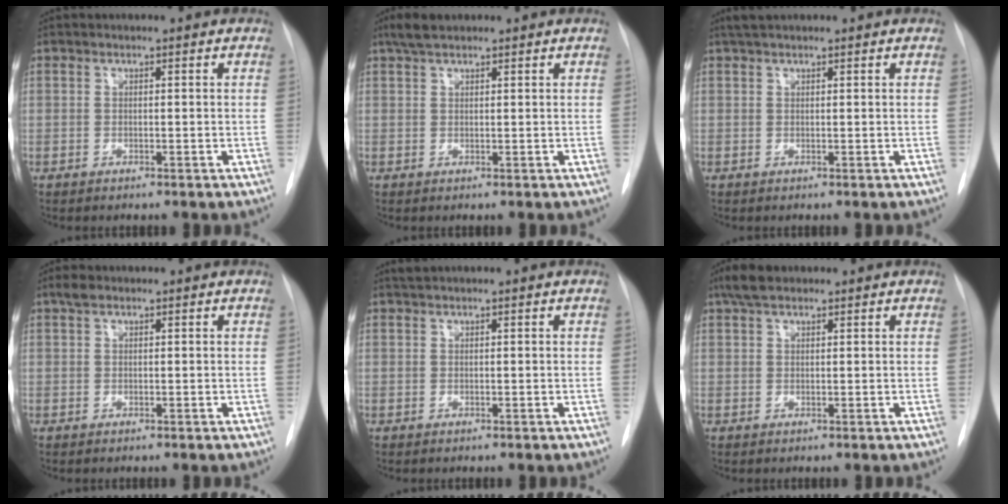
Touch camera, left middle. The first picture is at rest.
{"total": 3.2, "force": [2.4, 1.0, 1.7], "torque": [-0.039, 0.012, 0.047]}
{"total": 2.4, "force": [2.0, 0.4, 1.2], "torque": [-0.024, 0.019, 0.036]}
{"total": 1.4, "force": [1.0, 0.6, 0.8], "torque": [-0.019, 0.015, 0.018]}
{"total": 0.7, "force": [0.6, -0.1, 0.3], "torque": [-0.010, 0.010, 0.016]}
{"total": 3.5, "force": [2.6, 1.4, 1.9], "torque": [-0.044, 0.016, 0.048]}